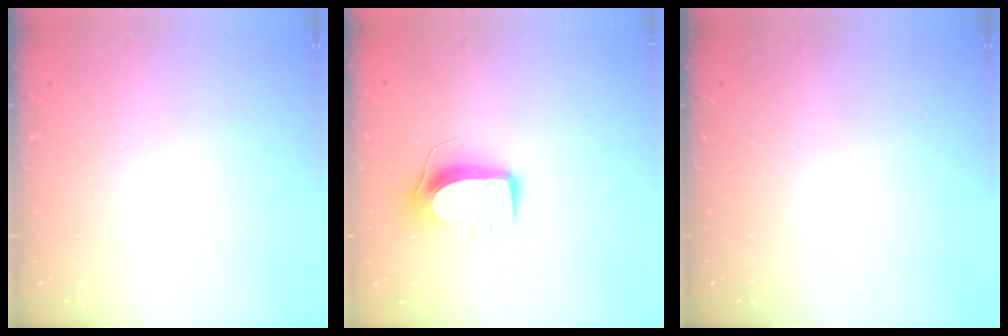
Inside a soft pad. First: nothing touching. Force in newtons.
{"total": 9.5, "press": 9.5, "slide": 0.3}
{"total": 0.0}